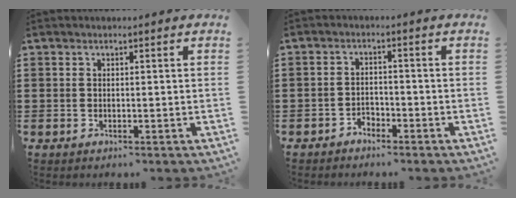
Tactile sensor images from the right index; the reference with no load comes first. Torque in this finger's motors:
{"motor_torque": [1.08, 1.06, 0.01, 0.00]}